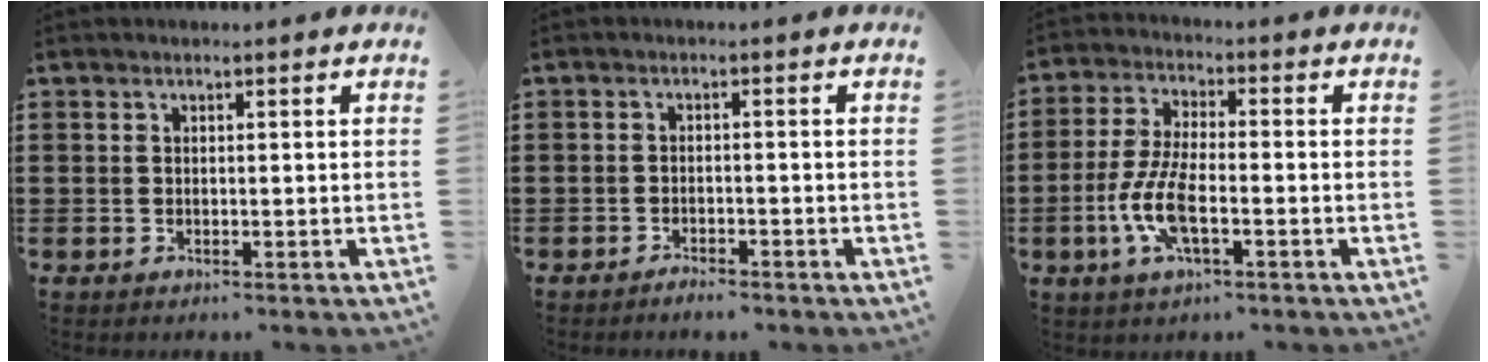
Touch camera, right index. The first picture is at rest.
{"total": 1.6, "force": [-1.6, 0.1, 0.2], "torque": [-0.009, 0.000, -0.032]}
{"total": 7.8, "force": [-2.7, 2.6, 6.9], "torque": [-0.159, -0.013, -0.056]}